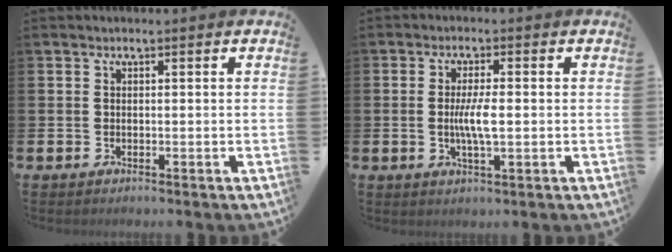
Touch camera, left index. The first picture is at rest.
{"total": 3.8, "force": [-0.2, 0.9, 3.7], "torque": [-0.060, -0.002, -0.007]}